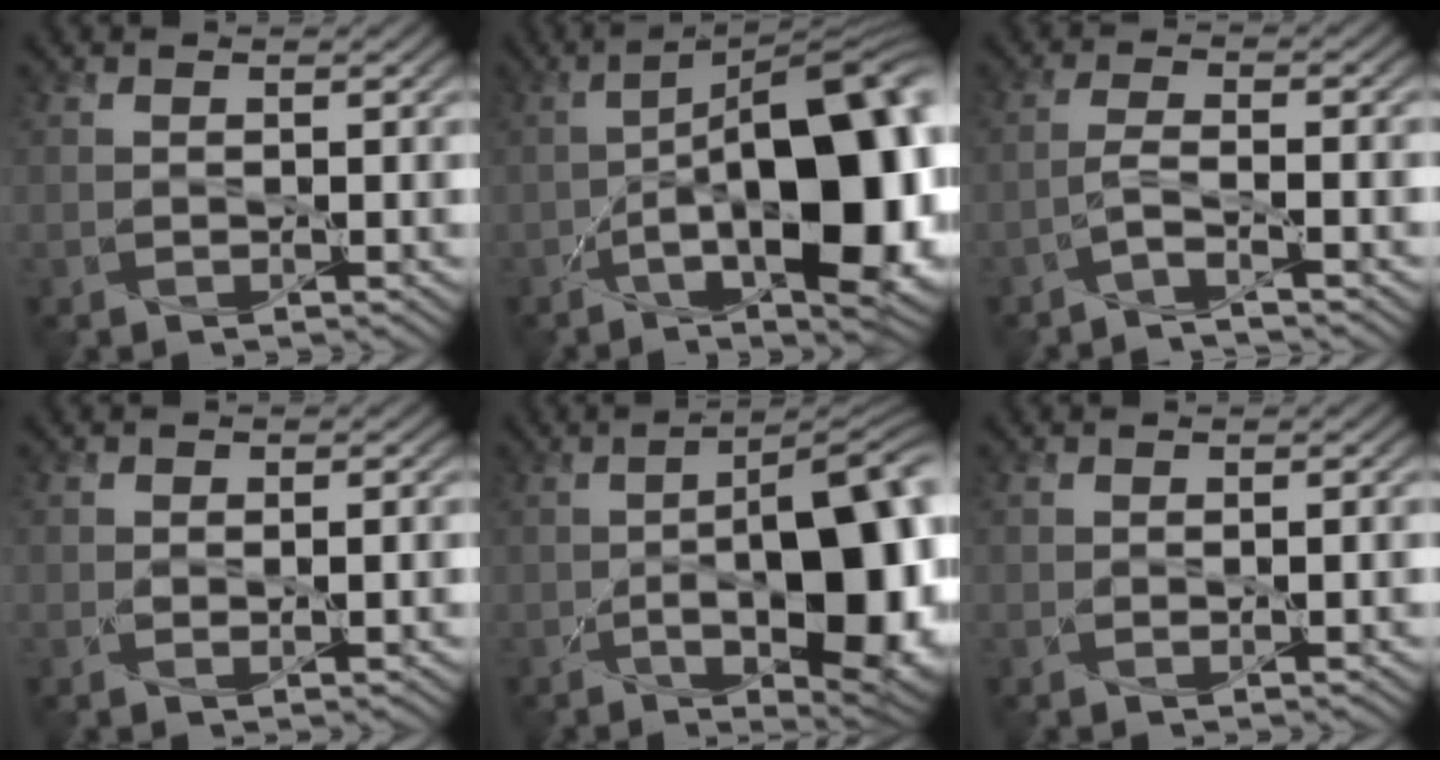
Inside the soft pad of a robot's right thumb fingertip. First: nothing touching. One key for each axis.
{"total": 17.5, "fx": -3.7, "fy": 7.3, "fz": 15.5, "tx": -0.227, "ty": -0.004, "tz": -0.052}
{"total": 2.7, "fx": -1.9, "fy": 0.3, "fz": 1.9, "tx": -0.037, "ty": 0.007, "tz": -0.051}
{"total": 1.4, "fx": -0.1, "fy": 1.0, "fz": 0.9, "tx": -0.019, "ty": -0.003, "tz": 0.000}
{"total": 15.6, "fx": -2.2, "fy": 6.4, "fz": 14.1, "tx": -0.193, "ty": -0.017, "tz": -0.034}
{"total": 0.7, "fx": -0.1, "fy": 0.4, "fz": 0.6, "tx": -0.012, "ty": -0.002, "tz": 0.000}